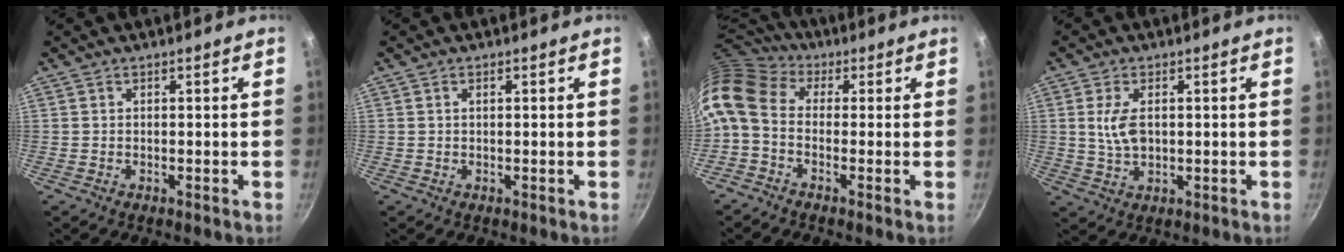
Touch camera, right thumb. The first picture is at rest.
{"total": 0.7, "force": [0.3, 0.3, 0.6], "torque": [-0.010, 0.003, 0.004]}
{"total": 11.8, "force": [0.2, 8.5, 8.2], "torque": [-0.176, 0.029, -0.017]}
{"total": 5.8, "force": [0.9, 3.2, 4.7], "torque": [-0.089, -0.003, 0.019]}